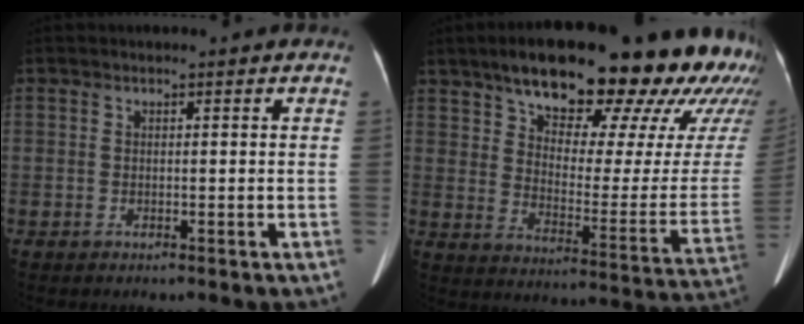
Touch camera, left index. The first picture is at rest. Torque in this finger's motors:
{"motor_torque": [1.12, -1.02, 1.05, 0.21]}